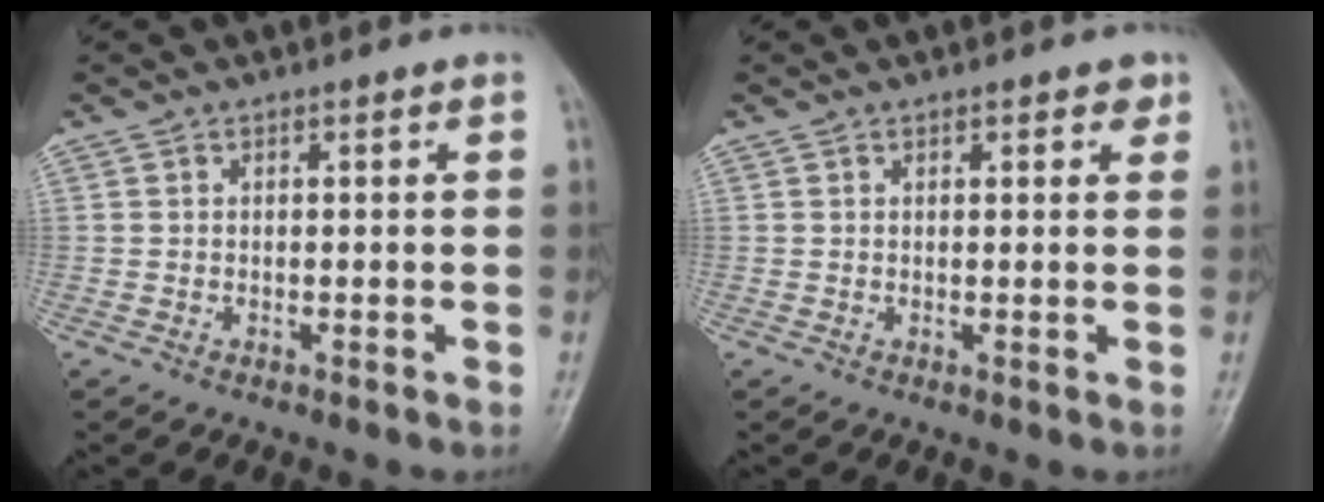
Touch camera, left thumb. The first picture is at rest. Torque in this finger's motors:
{"motor_torque": [-0.04, 0.02, -0.12, -0.08, 0.05]}